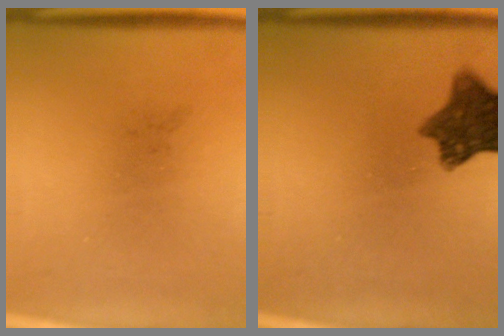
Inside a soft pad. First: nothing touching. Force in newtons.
{"total": 9.1}